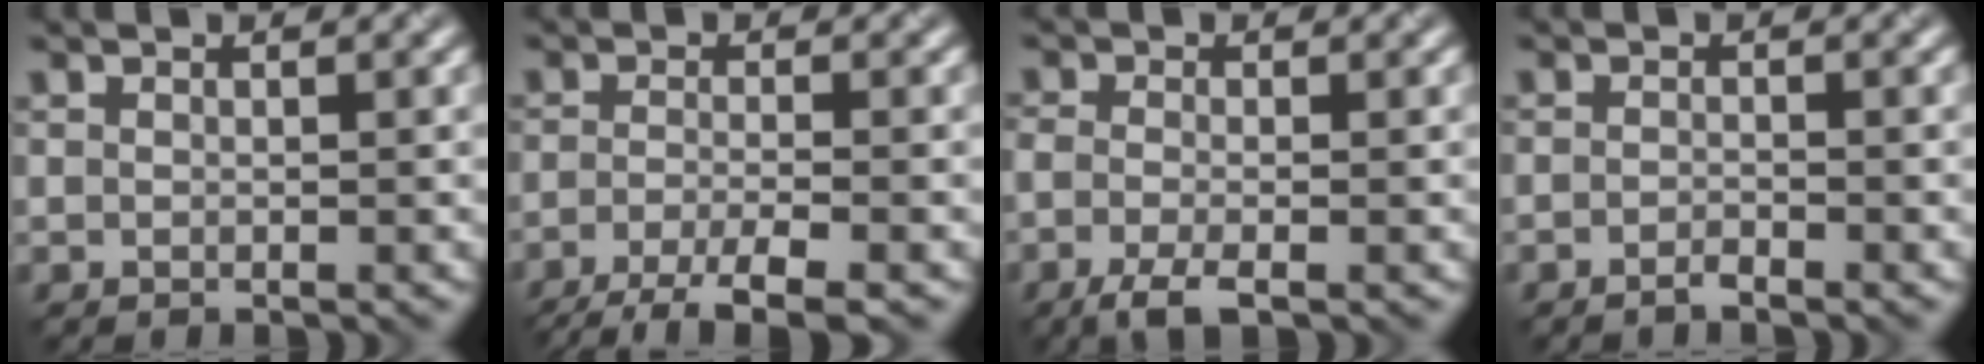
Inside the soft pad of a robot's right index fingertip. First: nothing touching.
{"total": 5.2, "force": [-3.5, 1.1, 3.8], "torque": [-0.059, -0.006, -0.068]}
{"total": 2.9, "force": [-1.7, 1.0, 2.2], "torque": [-0.051, -0.005, -0.043]}
{"total": 1.0, "force": [-0.8, 0.1, 0.5], "torque": [-0.009, 0.002, -0.016]}